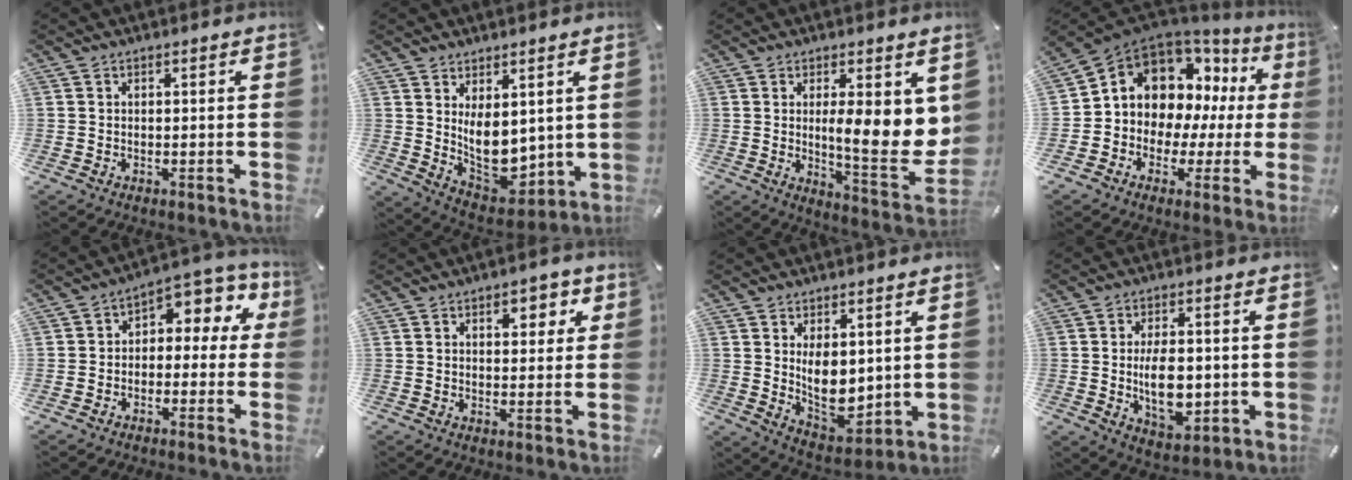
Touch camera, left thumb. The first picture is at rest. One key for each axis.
{"total": 10.7, "fx": 1.9, "fy": 7.6, "fz": 7.3, "tx": -0.090, "ty": -0.035, "tz": 0.044}
{"total": 13.5, "fx": 1.8, "fy": 4.0, "fz": 12.7, "tx": -0.164, "ty": -0.029, "tz": 0.032}
{"total": 10.7, "fx": 3.6, "fy": 9.3, "fz": 4.1, "tx": -0.079, "ty": -0.041, "tz": 0.071}
{"total": 6.3, "fx": 1.5, "fy": 4.5, "fz": 4.1, "tx": -0.060, "ty": -0.010, "tz": 0.023}
{"total": 5.1, "fx": 2.3, "fy": 3.0, "fz": 3.4, "tx": -0.034, "ty": -0.006, "tz": 0.030}
{"total": 9.6, "fx": 2.2, "fy": 6.8, "fz": 6.5, "tx": -0.096, "ty": -0.026, "tz": 0.041}
{"total": 10.6, "fx": -0.5, "fy": 6.5, "fz": 8.4, "tx": -0.146, "ty": -0.009, "tz": -0.012}